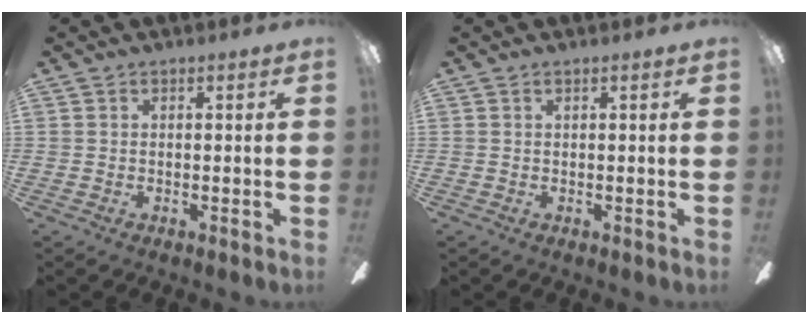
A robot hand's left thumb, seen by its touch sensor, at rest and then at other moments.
{"total": 0.0}